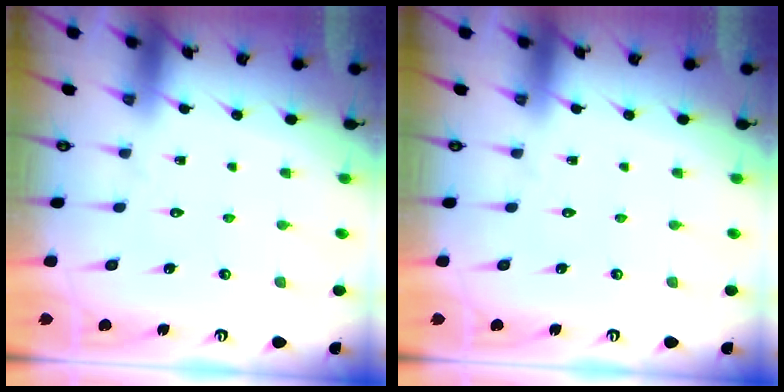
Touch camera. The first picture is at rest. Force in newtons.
{"total": 0.0}